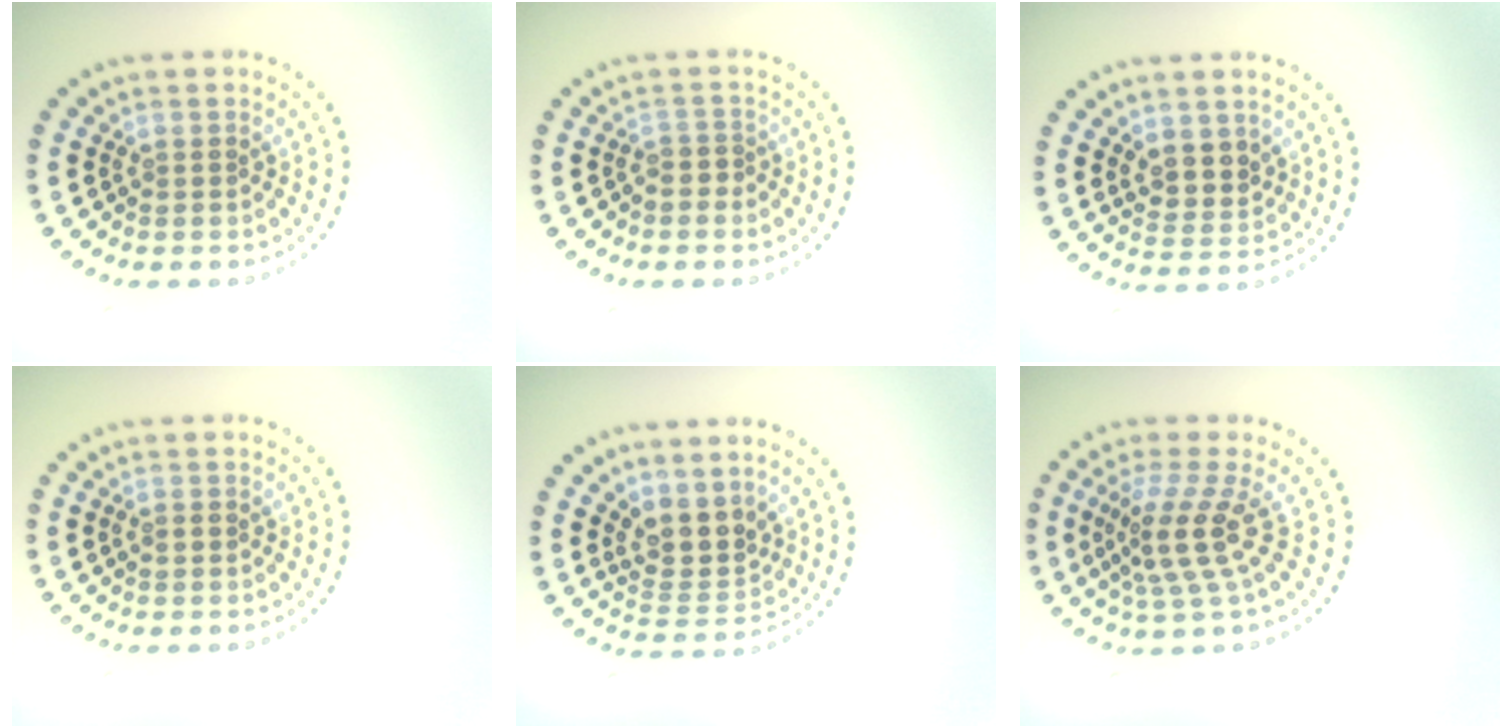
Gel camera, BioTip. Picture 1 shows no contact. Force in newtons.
{"total": 1.1, "press": 0.7, "slide": 0.9}
{"total": 2.5, "press": 2.2, "slide": 1.1}
{"total": 0.7, "press": 0.7, "slide": 0.1}
{"total": 3.2, "press": 2.4, "slide": 2.0}
{"total": 4.0, "press": 2.8, "slide": 2.9}